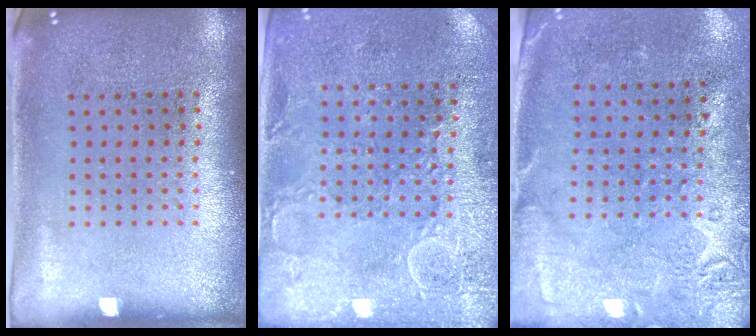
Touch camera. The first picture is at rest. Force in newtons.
{"total": 2.7, "press": 2.6, "slide": 0.8}
{"total": 2.8, "press": 2.2, "slide": 1.7}